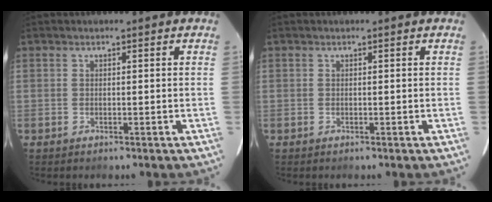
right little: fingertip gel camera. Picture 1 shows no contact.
{"total": 0.0}